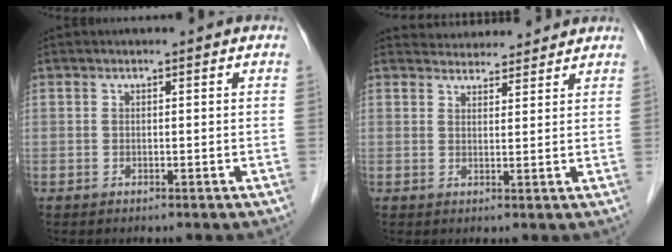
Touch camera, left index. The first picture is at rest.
{"total": 6.0, "force": [5.8, 1.4, 0.4], "torque": [-0.006, 0.021, 0.077]}